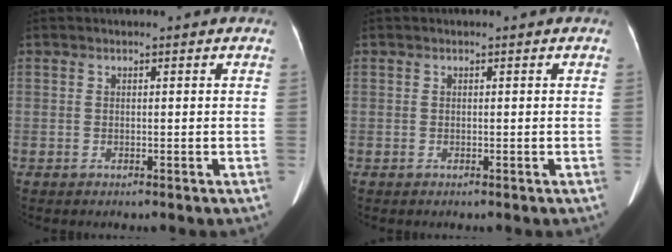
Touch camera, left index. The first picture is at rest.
{"total": 0.0}